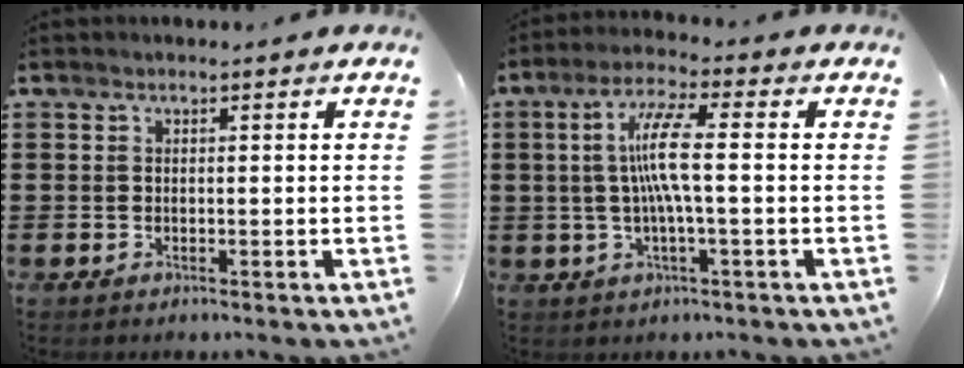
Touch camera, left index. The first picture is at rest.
{"total": 7.9, "force": [0.1, 1.1, 7.9], "torque": [-0.159, 0.003, -0.010]}